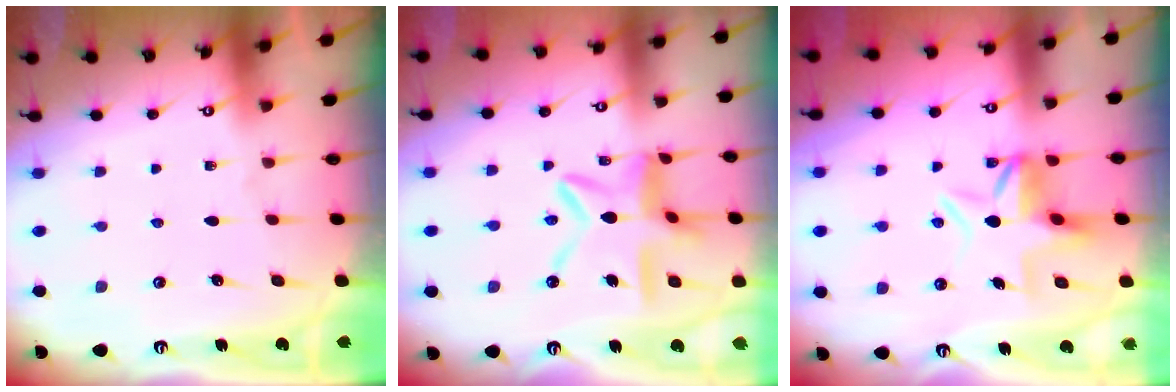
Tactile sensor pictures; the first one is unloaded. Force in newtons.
{"total": 14.2, "press": 14.1, "slide": 1.2}
{"total": 6.7, "press": 6.7, "slide": 0.6}